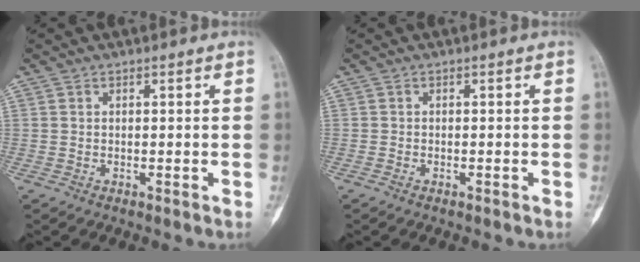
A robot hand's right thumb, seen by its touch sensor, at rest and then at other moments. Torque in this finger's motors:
{"motor_torque": [-0.30, -0.03, -0.11, -0.12, -0.08]}